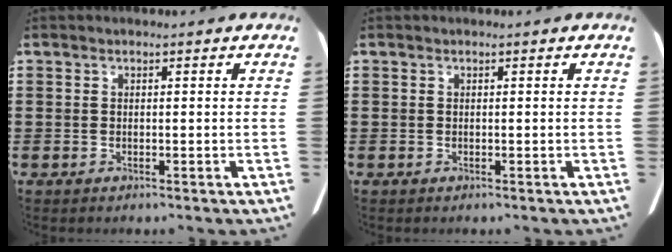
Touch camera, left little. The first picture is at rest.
{"total": 0.0}